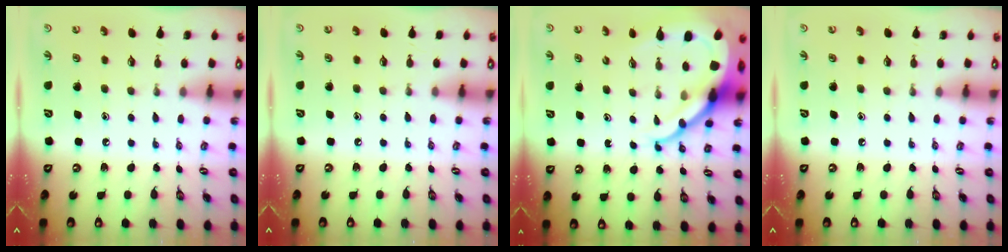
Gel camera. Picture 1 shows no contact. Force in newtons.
{"total": 2.9, "press": 2.9, "slide": 0.5}
{"total": 13.1, "press": 13.0, "slide": 1.3}
{"total": 0.0}